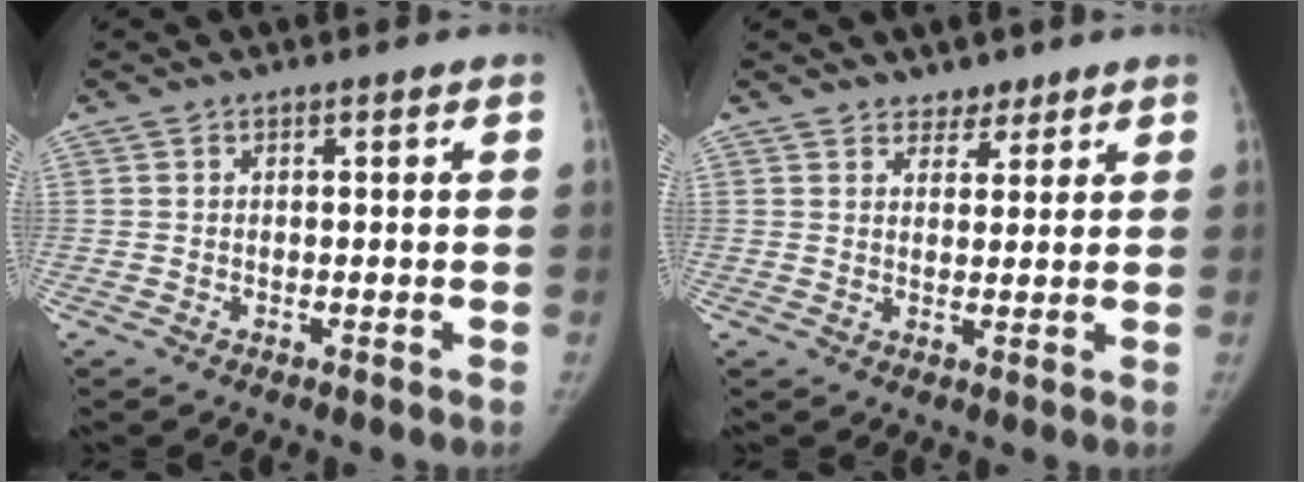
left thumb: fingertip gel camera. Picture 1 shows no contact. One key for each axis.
{"total": 2.9, "fx": 2.5, "fy": 1.6, "fz": 0.4, "tx": 0.016, "ty": -0.016, "tz": 0.035}